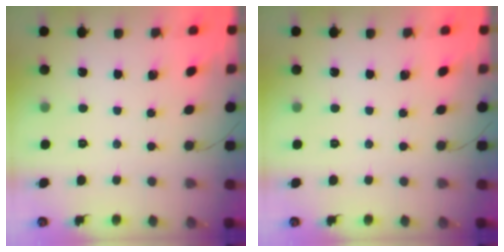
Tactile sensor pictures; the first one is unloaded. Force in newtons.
{"total": 0.0}